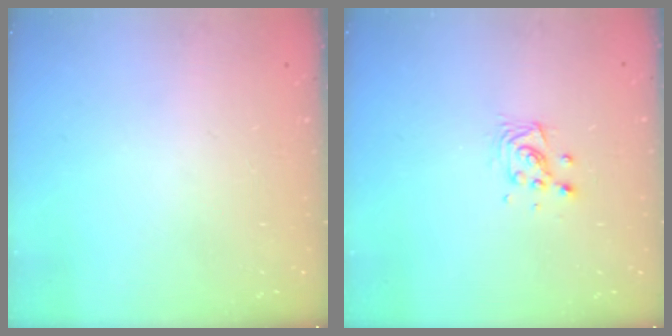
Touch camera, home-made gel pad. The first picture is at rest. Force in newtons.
{"total": 5.2, "press": 5.2, "slide": 0.1}